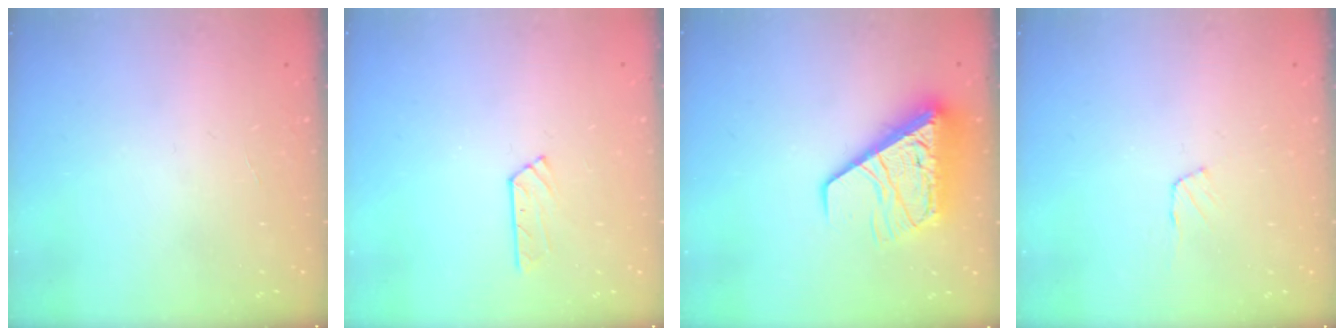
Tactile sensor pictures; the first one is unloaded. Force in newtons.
{"total": 3.6, "press": 3.6, "slide": 0.5}
{"total": 13.3, "press": 13.2, "slide": 1.2}
{"total": 4.5, "press": 4.4, "slide": 0.4}